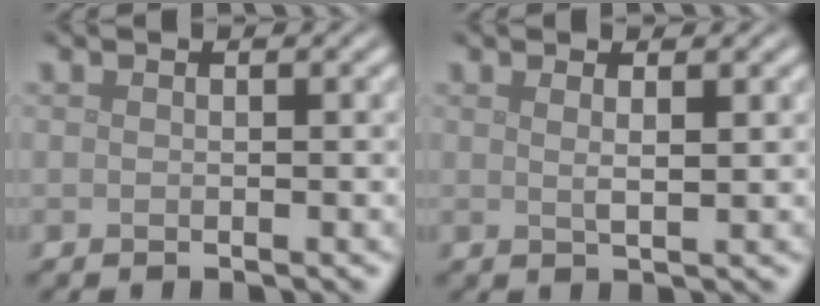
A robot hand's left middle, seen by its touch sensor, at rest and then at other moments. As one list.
[{"total": 1.8, "force": [0.9, 0.5, 1.4], "torque": [-0.019, 0.000, 0.005]}]